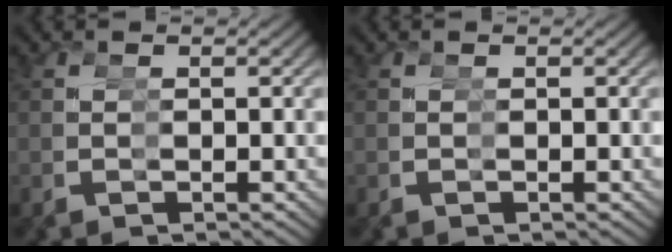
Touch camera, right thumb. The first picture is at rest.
{"total": 0.0}